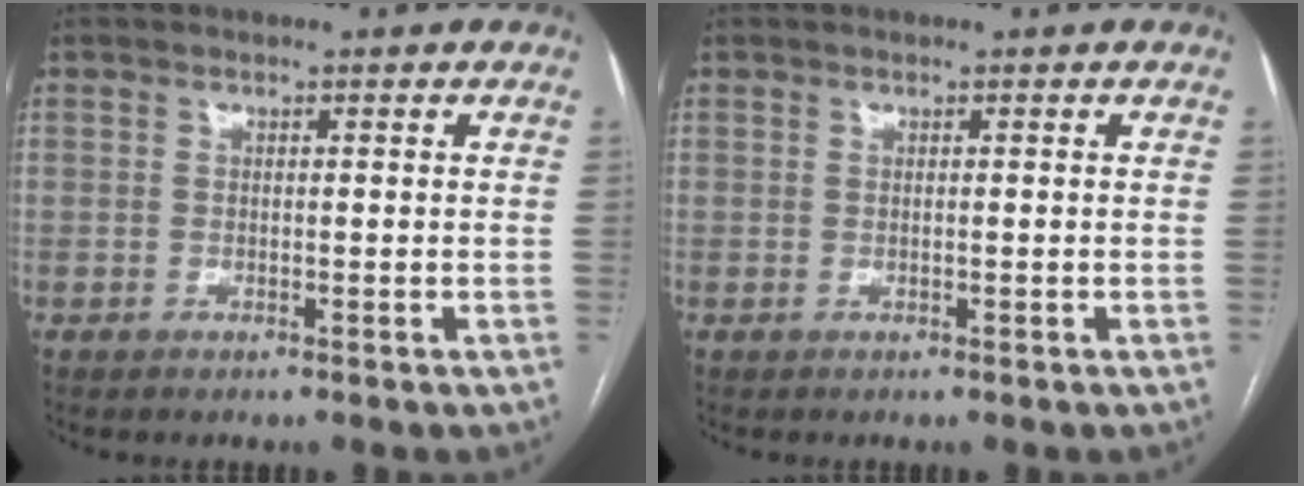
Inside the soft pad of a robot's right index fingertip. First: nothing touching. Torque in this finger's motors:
{"motor_torque": [0.00, 0.00, 0.00, 0.00]}